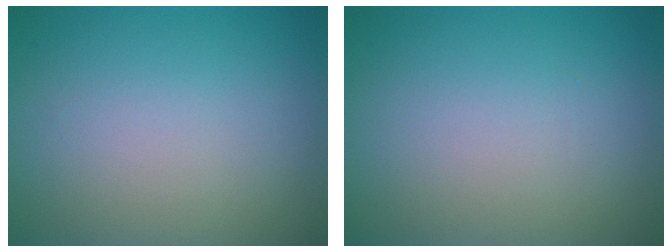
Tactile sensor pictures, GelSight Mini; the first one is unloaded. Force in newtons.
{"total": 0.0}